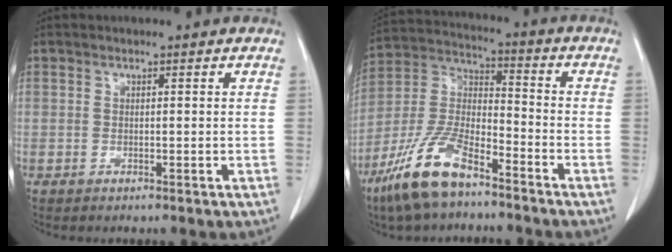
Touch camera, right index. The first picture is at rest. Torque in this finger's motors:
{"motor_torque": [-0.17, 0.01, 0.17, 0.01]}